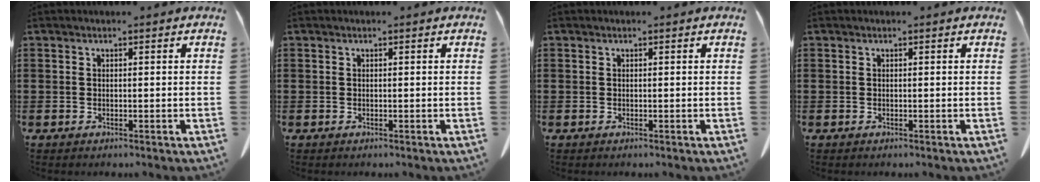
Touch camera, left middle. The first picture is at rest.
{"total": 0.0}
{"total": 0.0}
{"total": 0.0}